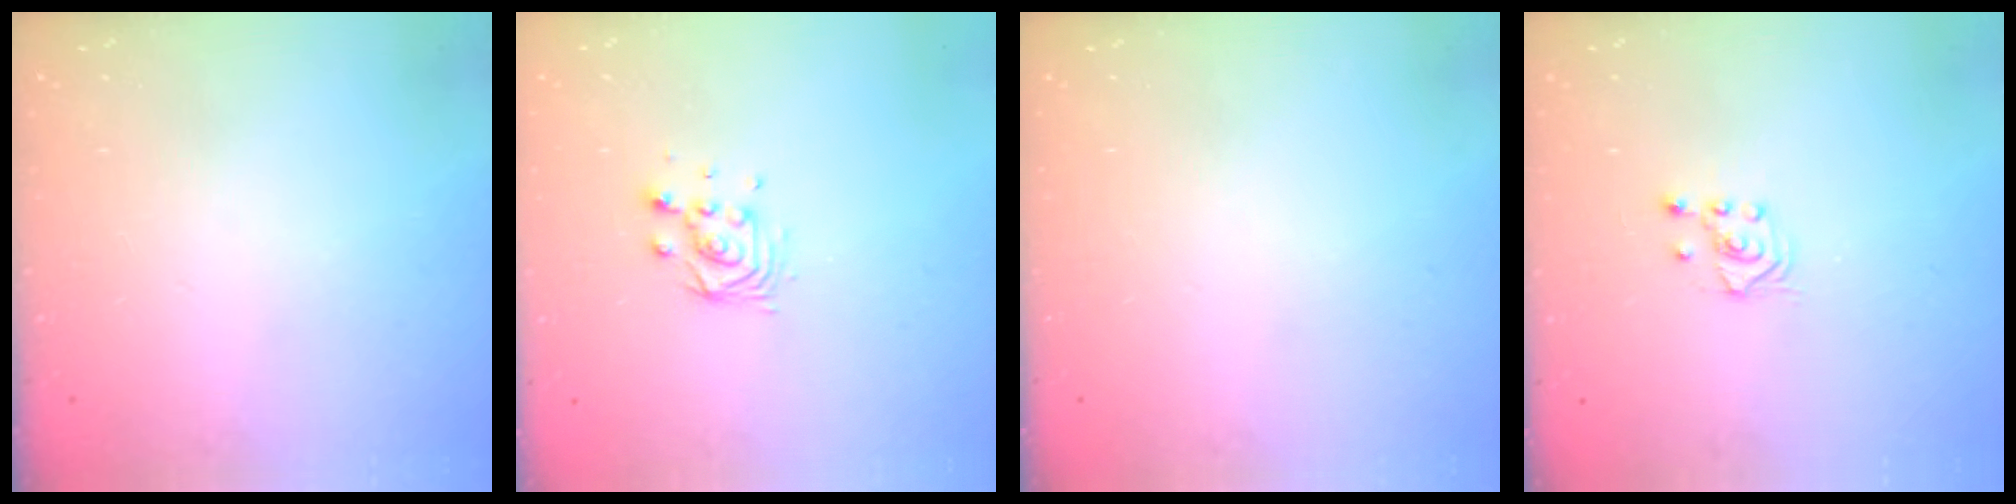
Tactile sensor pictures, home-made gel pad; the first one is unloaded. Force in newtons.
{"total": 5.0, "press": 5.0, "slide": 0.1}
{"total": 0.0}
{"total": 2.1, "press": 2.0, "slide": 0.8}